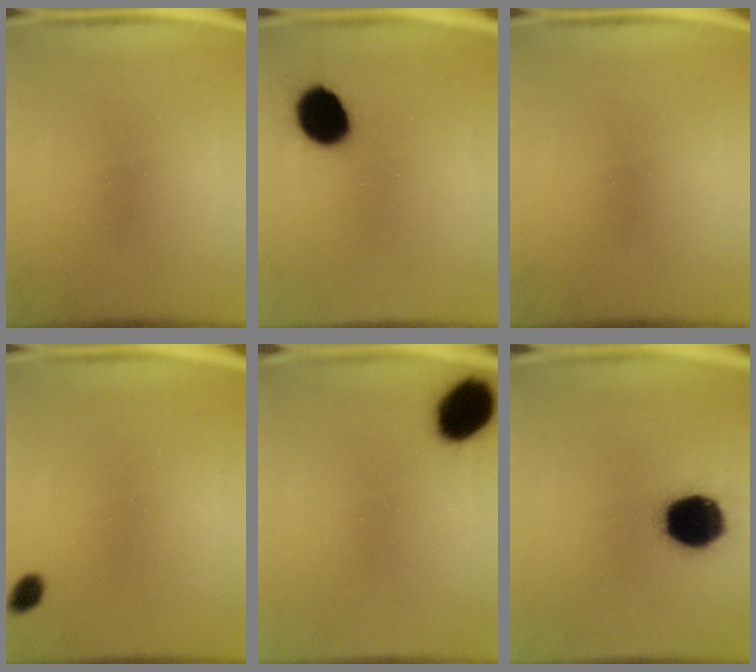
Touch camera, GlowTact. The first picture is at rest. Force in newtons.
{"total": 11.7}
{"total": 0.0}
{"total": 2.0}
{"total": 9.6}
{"total": 17.2}